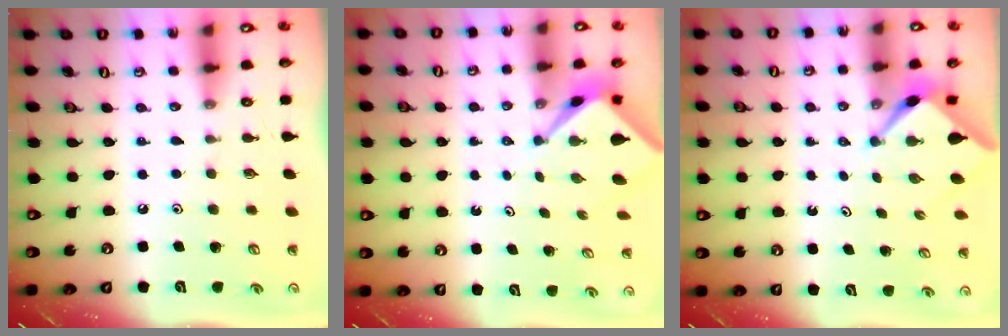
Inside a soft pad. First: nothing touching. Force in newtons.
{"total": 2.4, "press": 2.3, "slide": 0.3}
{"total": 2.6, "press": 2.6, "slide": 0.3}